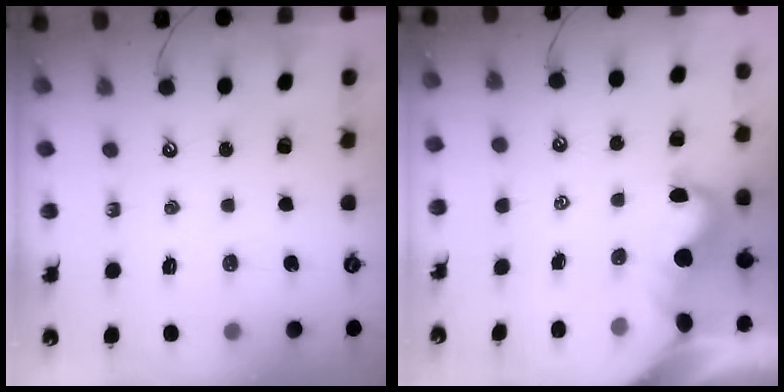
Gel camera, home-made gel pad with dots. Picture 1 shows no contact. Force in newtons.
{"total": 1.7, "press": 1.6, "slide": 0.6}